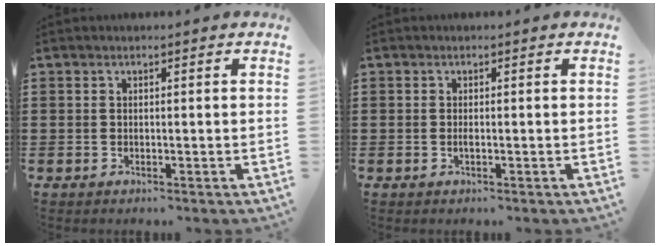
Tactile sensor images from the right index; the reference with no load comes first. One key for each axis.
{"total": 0.6, "fx": -0.3, "fy": 0.1, "fz": 0.5, "tx": -0.012, "ty": -0.005, "tz": -0.004}